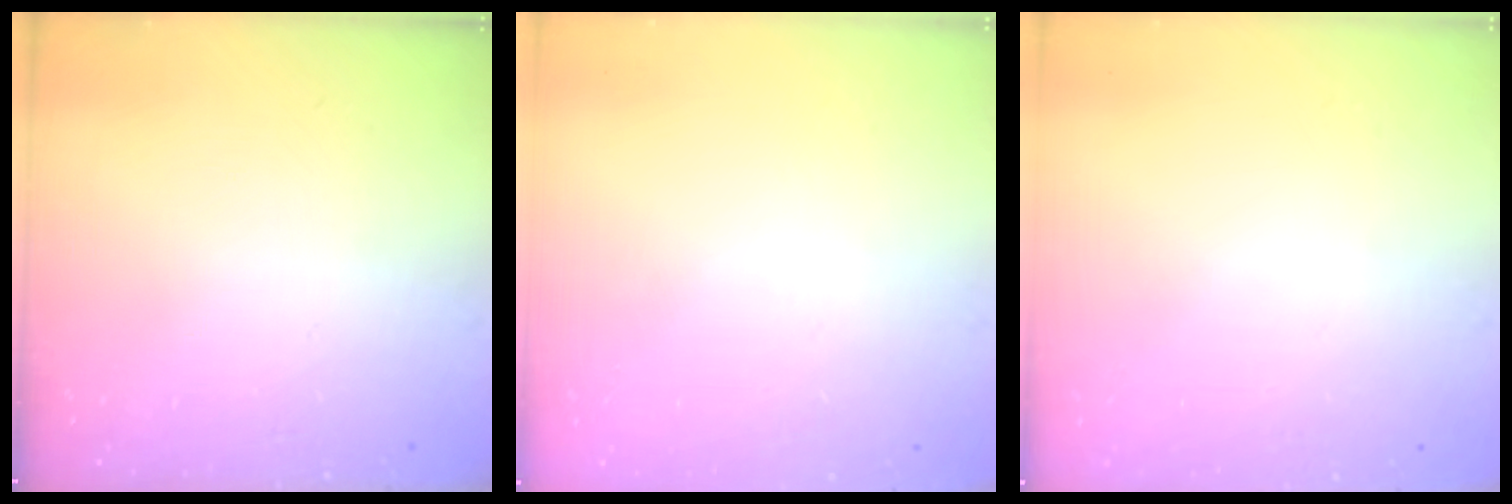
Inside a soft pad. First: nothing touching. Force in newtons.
{"total": 0.0}
{"total": 0.0}